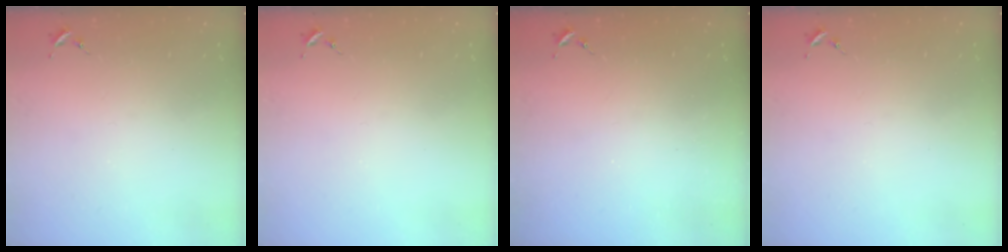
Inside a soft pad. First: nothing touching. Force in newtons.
{"total": 0.0}
{"total": 0.0}
{"total": 0.0}